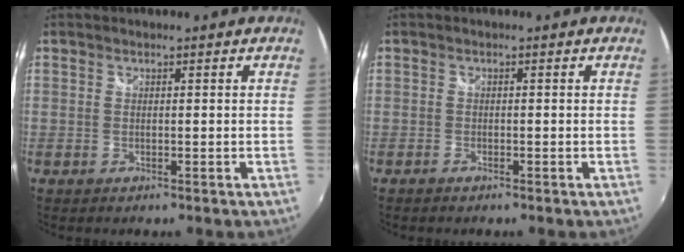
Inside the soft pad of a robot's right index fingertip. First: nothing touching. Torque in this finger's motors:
{"motor_torque": [0.13, 0.03, 0.13, 0.01]}